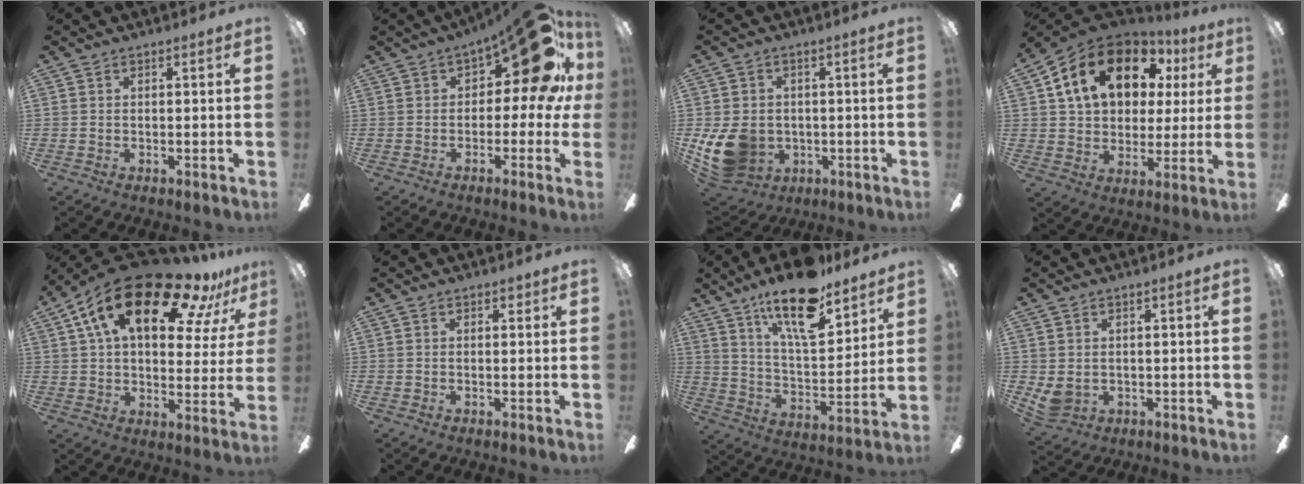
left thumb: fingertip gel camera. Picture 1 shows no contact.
{"total": 20.2, "force": [8.0, 8.2, 16.6], "torque": [-0.228, -0.036, 0.130]}
{"total": 12.3, "force": [-2.0, 10.1, 6.6], "torque": [-0.157, 0.004, -0.032]}
{"total": 18.9, "force": [9.2, 12.3, 10.9], "torque": [-0.193, -0.023, 0.167]}
{"total": 22.8, "force": [13.3, 10.0, 15.6], "torque": [-0.267, -0.062, 0.222]}
{"total": 0.9, "force": [0.5, 0.6, 0.4], "torque": [0.000, 0.000, 0.008]}
{"total": 18.8, "force": [13.6, 6.4, 11.3], "torque": [-0.195, -0.076, 0.230]}
{"total": 3.6, "force": [1.1, 2.9, 1.9], "torque": [-0.051, -0.007, 0.022]}